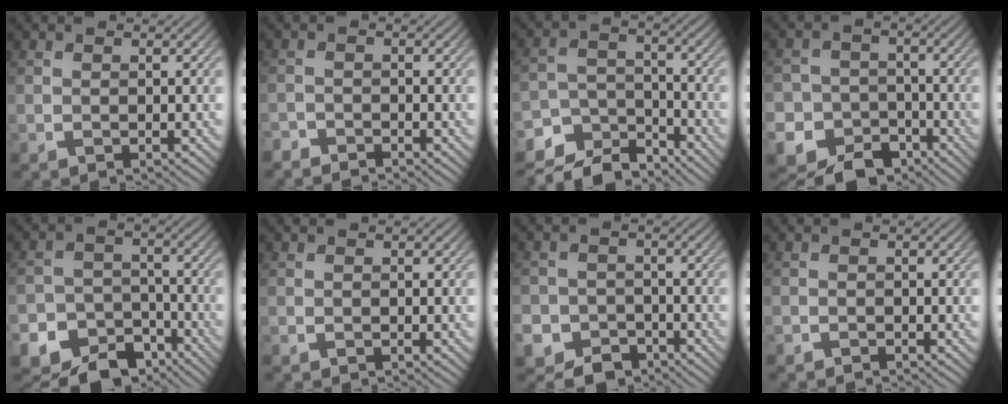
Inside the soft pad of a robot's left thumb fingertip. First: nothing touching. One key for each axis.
{"total": 2.0, "fx": -2.0, "fy": 0.2, "fz": 0.2, "tx": -0.004, "ty": -0.005, "tz": -0.043}
{"total": 10.4, "fx": -9.2, "fy": 4.0, "fz": 2.5, "tx": -0.046, "ty": -0.013, "tz": -0.149}
{"total": 12.6, "fx": -7.9, "fy": 9.5, "fz": 2.6, "tx": -0.064, "ty": -0.057, "tz": -0.136}
{"total": 14.1, "fx": -10.1, "fy": 9.1, "fz": 3.4, "tx": -0.079, "ty": -0.054, "tz": -0.153}
{"total": 0.0}
{"total": 9.4, "fx": -6.1, "fy": 6.9, "fz": 1.8, "tx": -0.044, "ty": -0.038, "tz": -0.110}
{"total": 0.6, "fx": -0.6, "fy": 0.1, "fz": 0.0, "tx": 0.001, "ty": -0.003, "tz": -0.013}